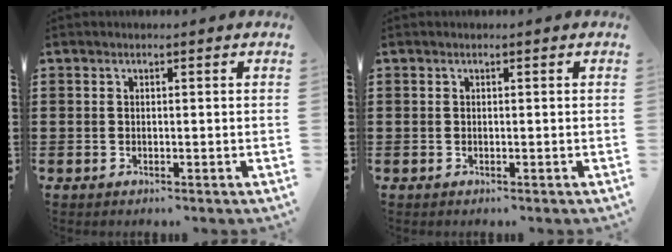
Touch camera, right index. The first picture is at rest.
{"total": 0.0}